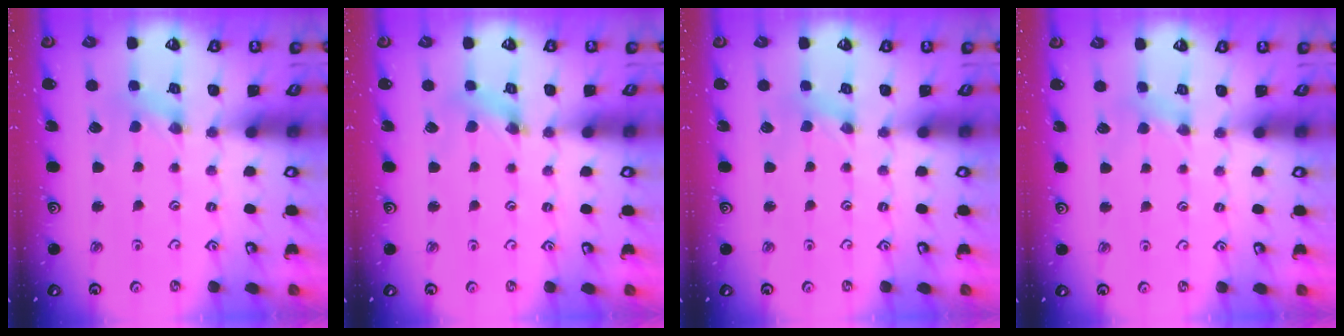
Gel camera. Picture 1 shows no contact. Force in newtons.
{"total": 2.9, "press": 2.9, "slide": 0.3}
{"total": 0.0}
{"total": 2.9, "press": 2.8, "slide": 0.5}